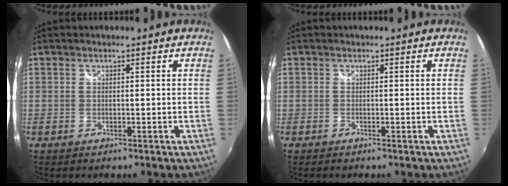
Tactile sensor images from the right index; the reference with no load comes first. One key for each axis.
{"total": 0.0}